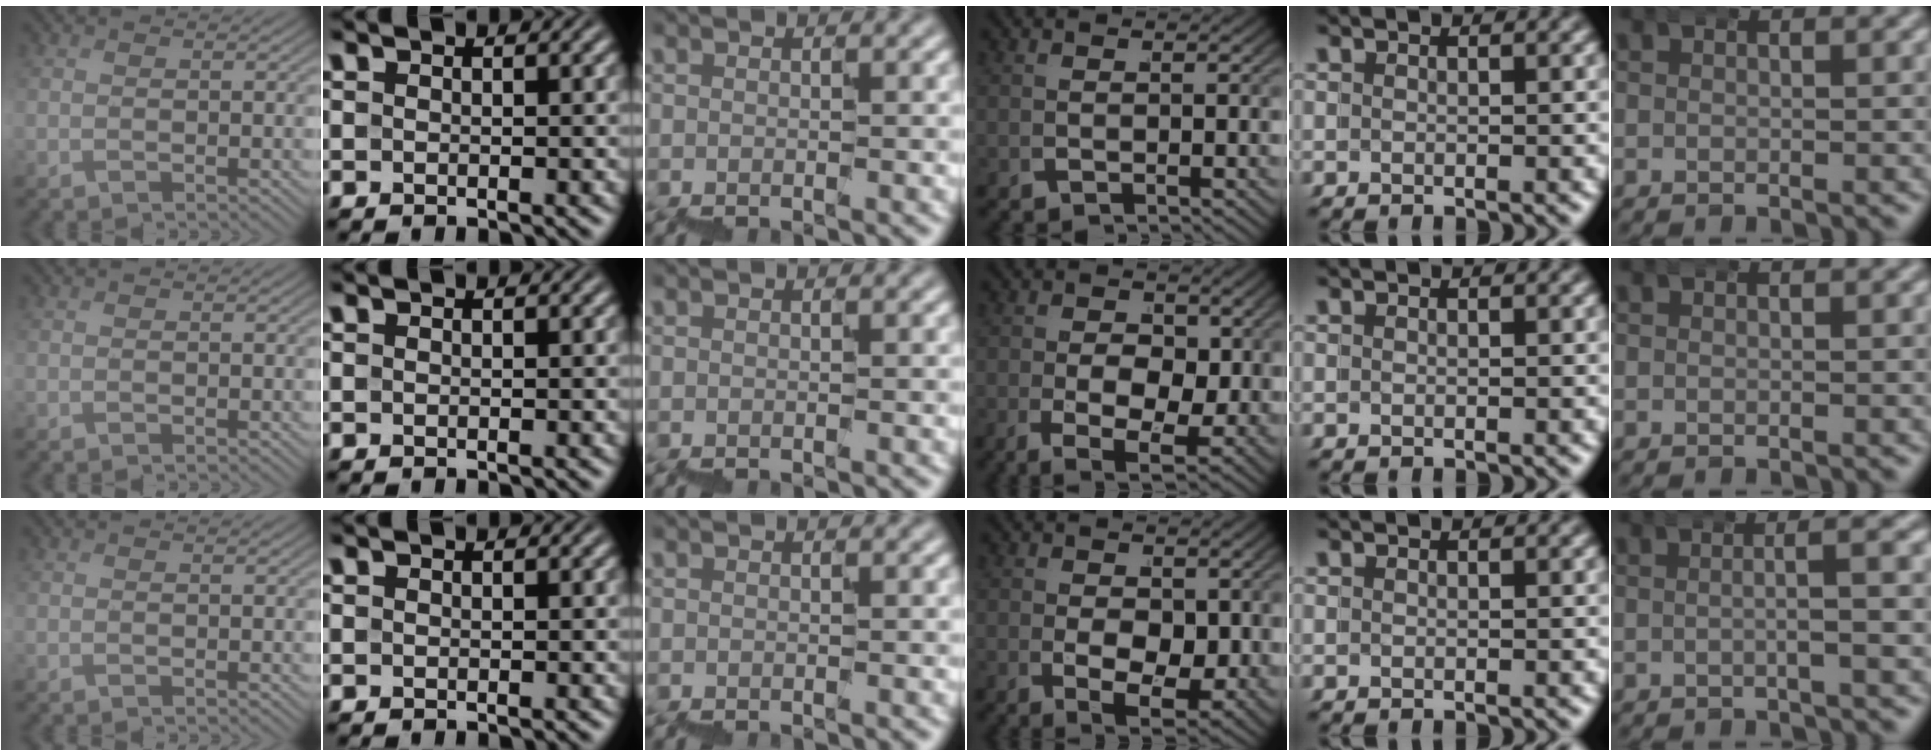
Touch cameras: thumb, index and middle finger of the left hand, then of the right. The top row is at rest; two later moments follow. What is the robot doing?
{"motion": "wrap", "object": "bubble wrap"}